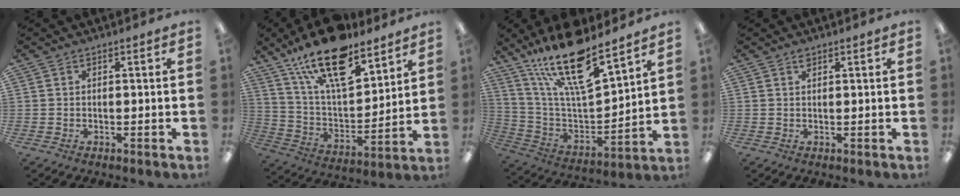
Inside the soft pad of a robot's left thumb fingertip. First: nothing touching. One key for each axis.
{"total": 21.0, "fx": 14.7, "fy": 8.3, "fz": 12.6, "tx": -0.216, "ty": -0.084, "tz": 0.256}
{"total": 20.2, "fx": 15.1, "fy": 5.7, "fz": 12.2, "tx": -0.221, "ty": -0.101, "tz": 0.260}
{"total": 1.2, "fx": 0.9, "fy": 0.5, "fz": 0.6, "tx": -0.007, "ty": -0.001, "tz": 0.015}